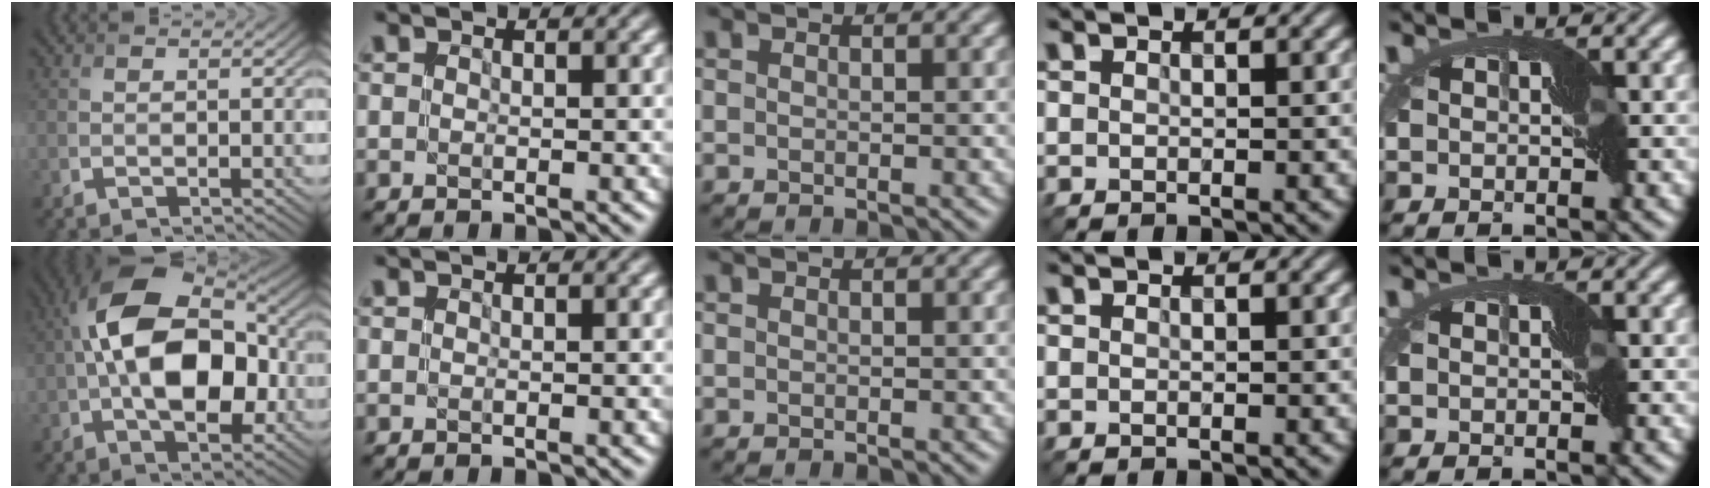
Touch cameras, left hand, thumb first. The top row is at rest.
{"thumb": {"total": 14.5, "force": [-0.3, 8.3, 11.9], "torque": [-0.194, 0.024, -0.017]}}